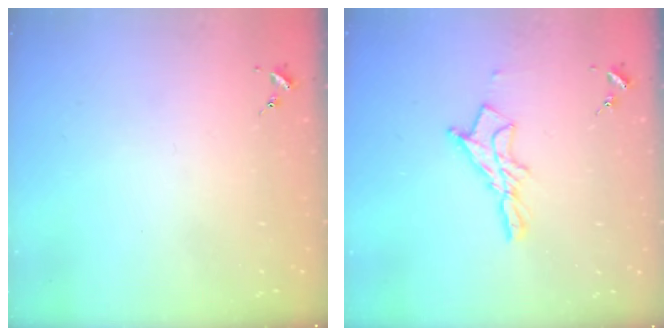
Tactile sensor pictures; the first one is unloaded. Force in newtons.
{"total": 11.1, "press": 11.1, "slide": 1.1}